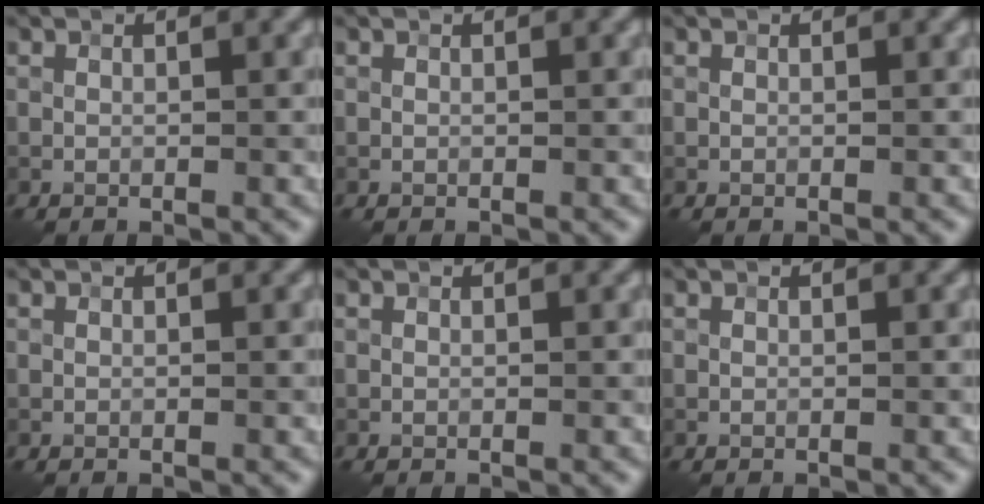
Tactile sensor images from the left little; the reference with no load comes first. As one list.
[{"total": 0.0}, {"total": 0.0}, {"total": 0.0}, {"total": 0.0}, {"total": 0.0}]